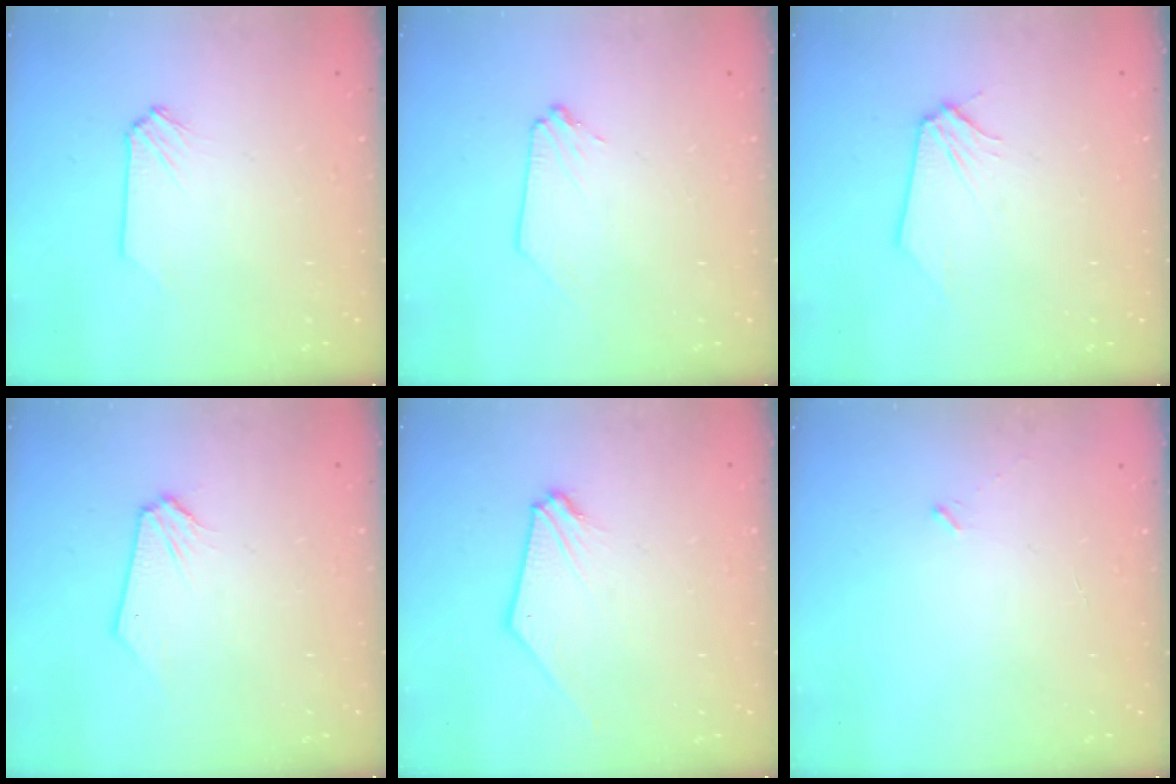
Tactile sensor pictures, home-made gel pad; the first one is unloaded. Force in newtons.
{"total": 0.0}
{"total": 0.0}
{"total": 0.0}
{"total": 0.7, "press": 0.7, "slide": 0.2}
{"total": 1.6, "press": 1.6, "slide": 0.4}